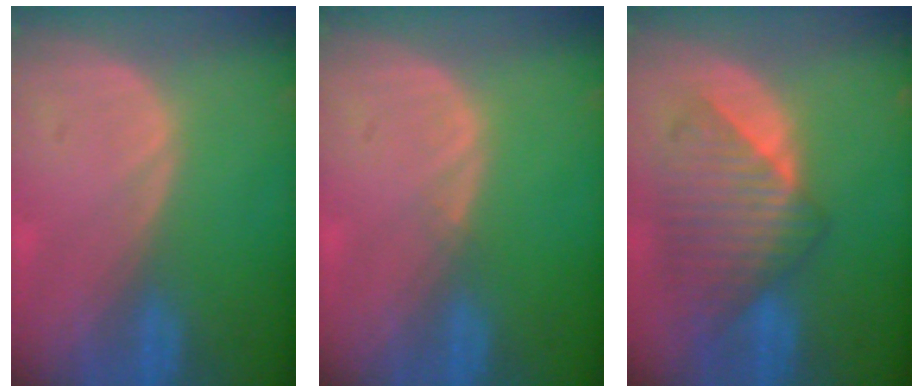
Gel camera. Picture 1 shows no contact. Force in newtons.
{"total": 0.5, "press": 0.5, "slide": 0.1}
{"total": 8.7, "press": 8.1, "slide": 3.1}